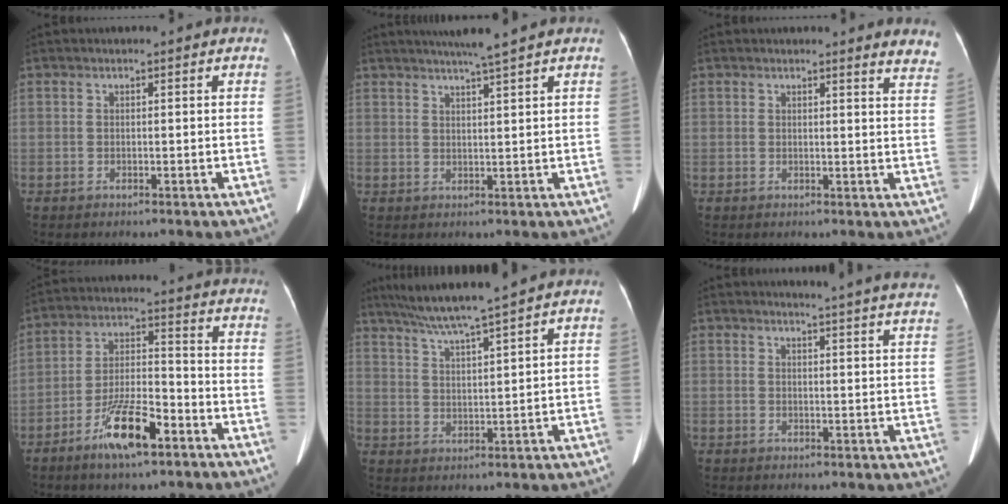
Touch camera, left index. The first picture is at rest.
{"total": 4.7, "force": [3.8, -1.2, 2.5], "torque": [-0.040, 0.004, 0.063]}
{"total": 5.6, "force": [5.4, 0.6, 1.1], "torque": [0.007, -0.029, 0.032]}
{"total": 10.6, "force": [-6.3, 2.6, 8.1], "torque": [-0.159, -0.001, -0.111]}
{"total": 8.9, "force": [7.6, -1.7, 4.4], "torque": [-0.078, 0.010, 0.131]}
{"total": 15.1, "force": [14.5, -0.6, 4.3], "torque": [-0.050, -0.064, 0.151]}